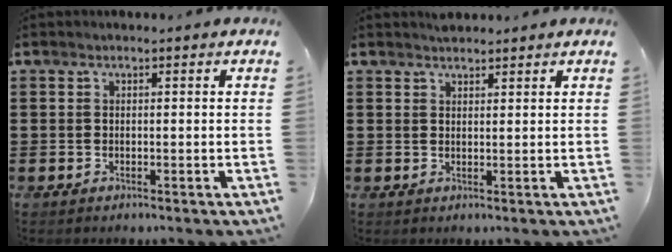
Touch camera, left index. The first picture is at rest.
{"total": 1.9, "force": [1.7, 0.8, -0.2], "torque": [0.000, 0.002, 0.036]}